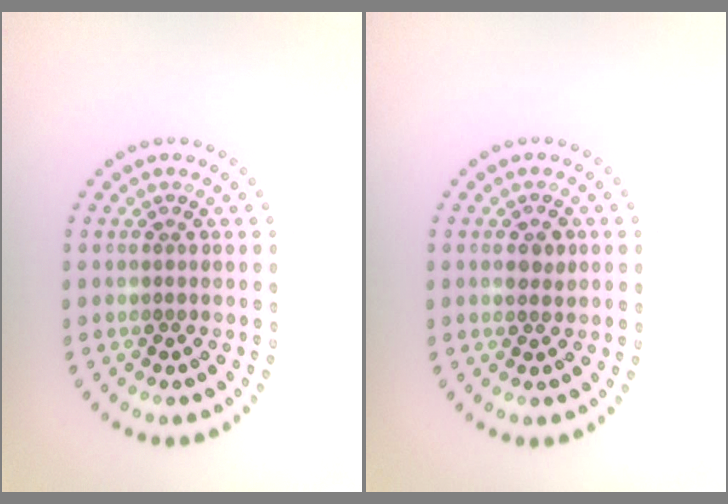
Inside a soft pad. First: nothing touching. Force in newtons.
{"total": 1.5, "press": 1.5, "slide": 0.3}